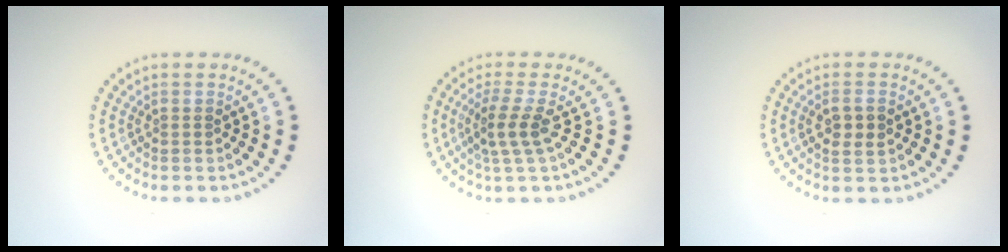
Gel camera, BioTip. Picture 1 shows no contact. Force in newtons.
{"total": 2.6, "press": 2.0, "slide": 1.6}
{"total": 2.1, "press": 2.0, "slide": 0.4}